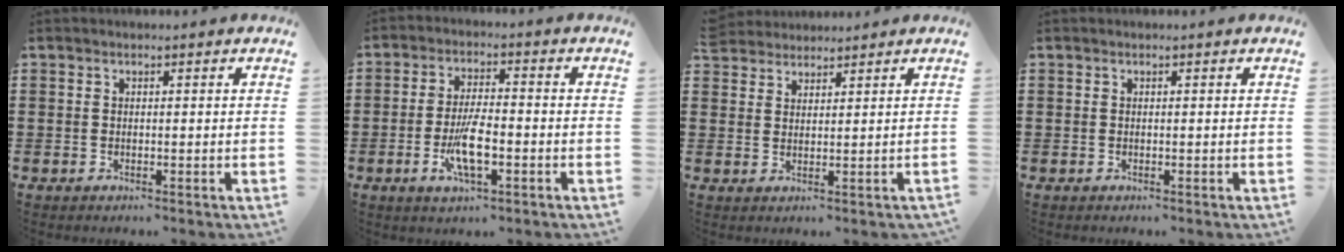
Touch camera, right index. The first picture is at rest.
{"total": 7.4, "force": [-2.4, 2.3, 6.7], "torque": [-0.143, -0.010, -0.048]}
{"total": 2.6, "force": [2.5, 0.7, -0.4], "torque": [0.000, 0.001, 0.049]}
{"total": 0.0}